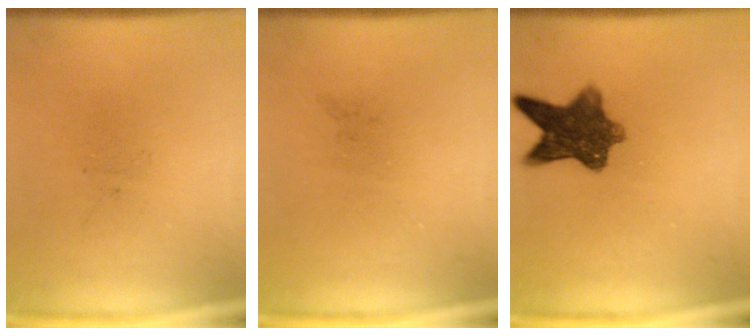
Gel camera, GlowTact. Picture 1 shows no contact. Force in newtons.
{"total": 0.0}
{"total": 8.7}